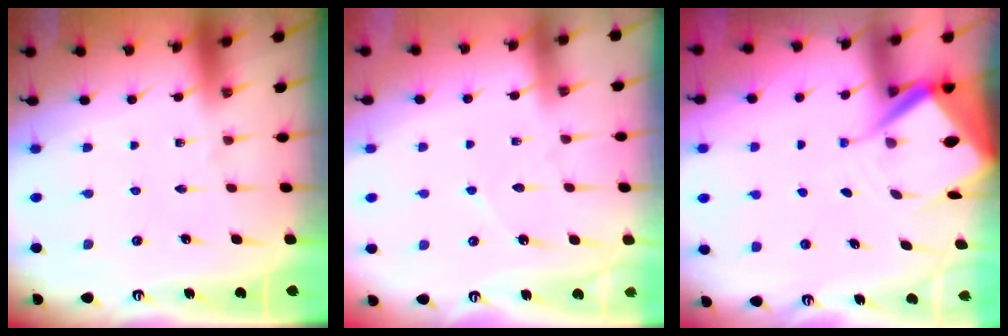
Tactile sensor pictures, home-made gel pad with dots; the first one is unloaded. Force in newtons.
{"total": 3.2, "press": 3.2, "slide": 0.3}
{"total": 7.8, "press": 7.8, "slide": 0.5}